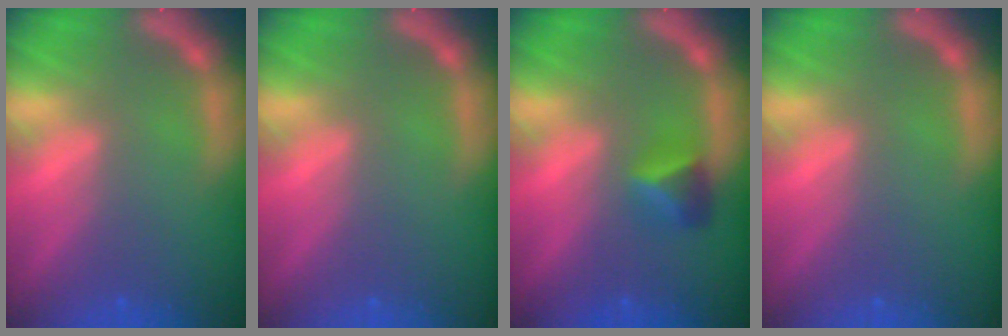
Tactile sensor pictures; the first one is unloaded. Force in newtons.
{"total": 0.0}
{"total": 2.4}
{"total": 0.0}